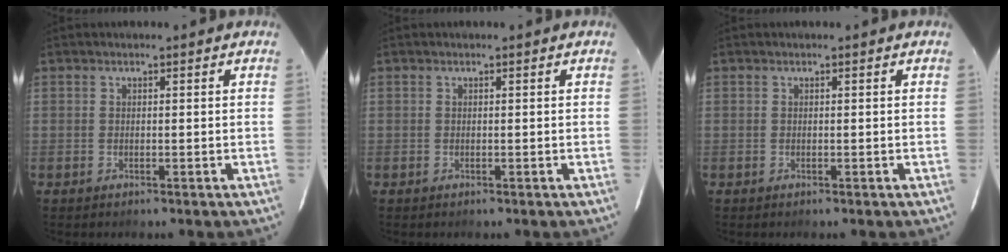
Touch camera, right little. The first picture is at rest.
{"total": 0.0}
{"total": 0.0}